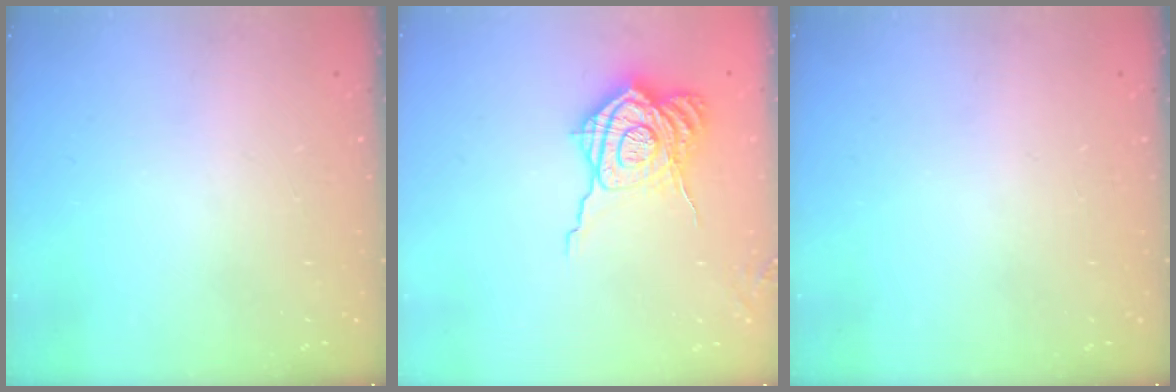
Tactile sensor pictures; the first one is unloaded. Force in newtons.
{"total": 17.9, "press": 17.9, "slide": 0.8}
{"total": 0.0}